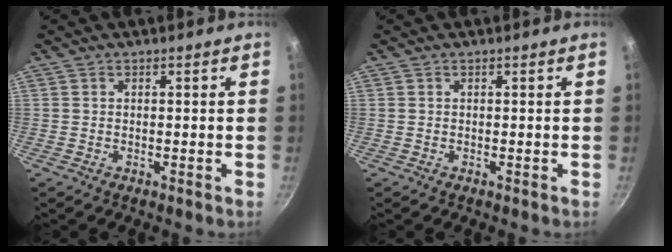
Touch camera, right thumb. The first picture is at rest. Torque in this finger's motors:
{"motor_torque": [-0.12, 0.12, 0.00, 0.00, 0.00]}